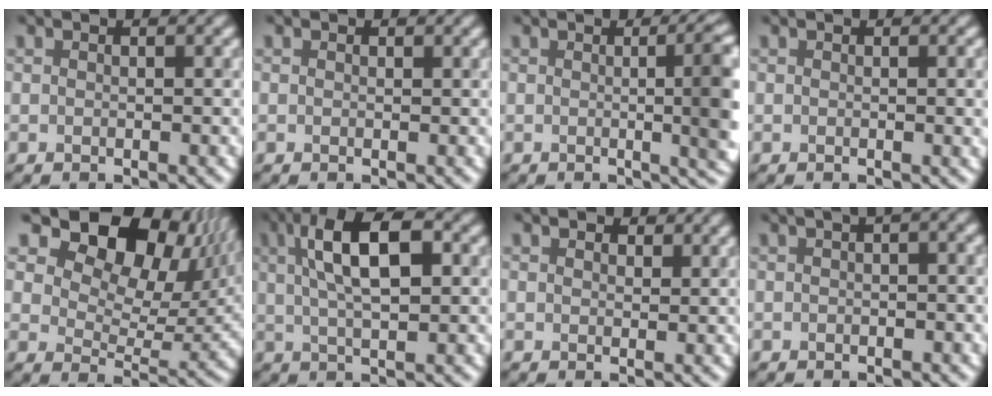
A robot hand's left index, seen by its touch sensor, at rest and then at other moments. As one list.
[{"total": 0.0}, {"total": 9.1, "force": [-0.1, 3.3, 8.5], "torque": [-0.068, 0.013, -0.007]}, {"total": 2.3, "force": [0.1, 1.0, 2.0], "torque": [-0.023, 0.007, 0.002]}, {"total": 13.2, "force": [7.9, 7.8, 7.1], "torque": [-0.104, 0.016, 0.129]}, {"total": 7.0, "force": [2.1, 2.6, 6.1], "torque": [-0.101, 0.021, 0.034]}, {"total": 0.8, "force": [0.5, 0.6, 0.2], "torque": [0.002, 0.001, 0.006]}, {"total": 2.1, "force": [0.4, 0.8, 2.0], "torque": [-0.026, 0.011, -0.002]}]